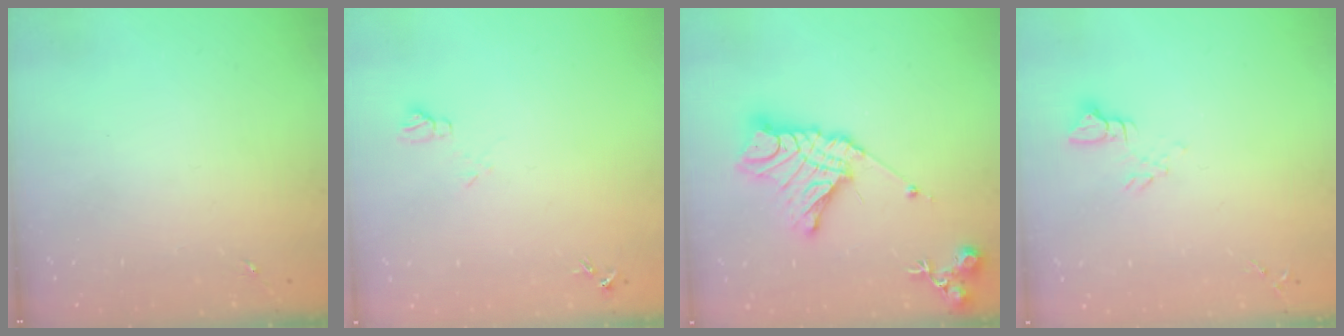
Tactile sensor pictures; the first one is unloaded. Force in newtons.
{"total": 6.3, "press": 6.3, "slide": 0.7}
{"total": 17.0, "press": 16.9, "slide": 1.3}
{"total": 5.1, "press": 5.1, "slide": 0.4}